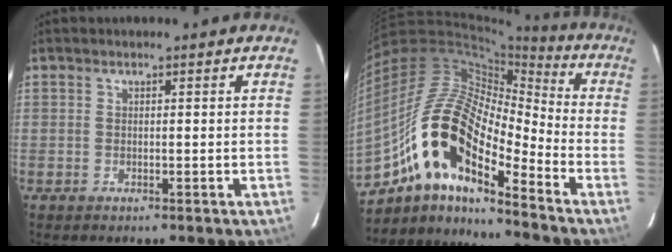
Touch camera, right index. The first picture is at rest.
{"total": 16.9, "force": [-9.8, 4.7, 12.9], "torque": [-0.254, 0.033, -0.170]}